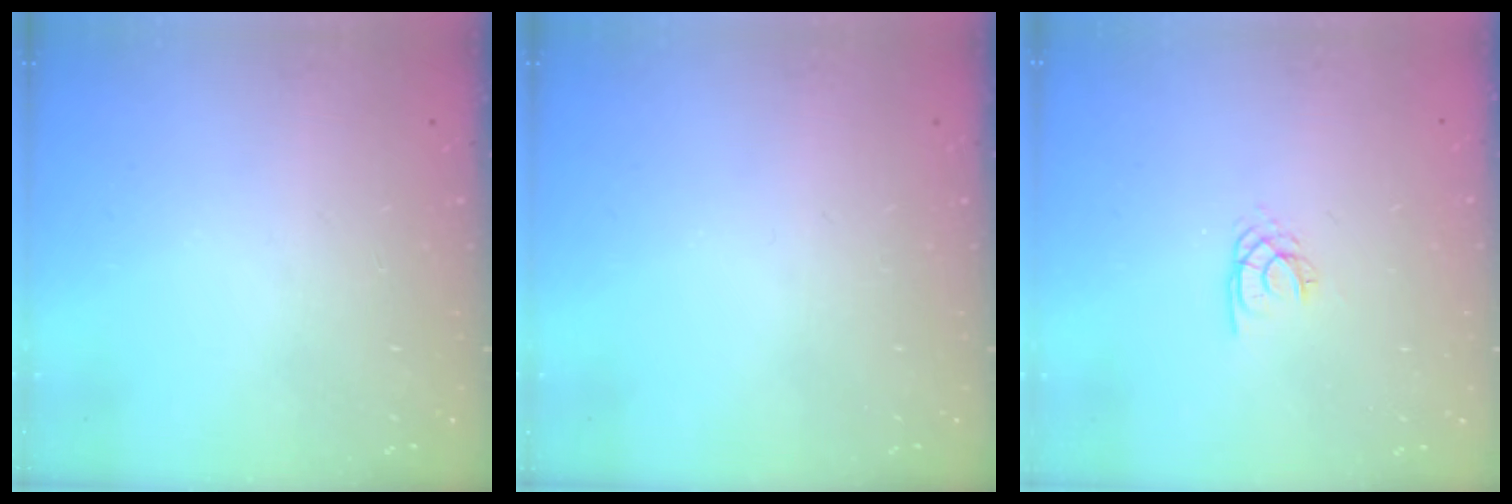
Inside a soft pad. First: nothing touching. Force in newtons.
{"total": 0.0}
{"total": 2.0, "press": 1.9, "slide": 0.4}